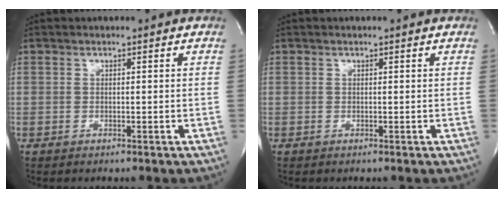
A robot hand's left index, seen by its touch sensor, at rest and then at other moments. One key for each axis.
{"total": 0.0}